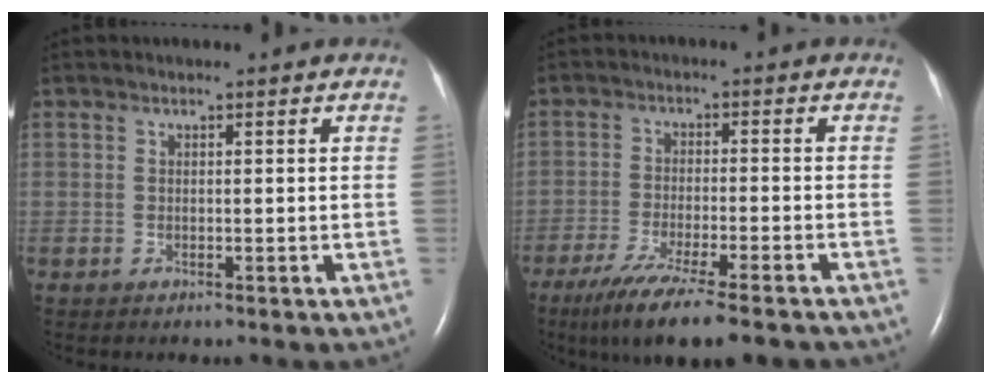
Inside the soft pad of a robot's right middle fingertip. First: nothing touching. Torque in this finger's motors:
{"motor_torque": [1.08, -1.06, 0.21, 0.13]}